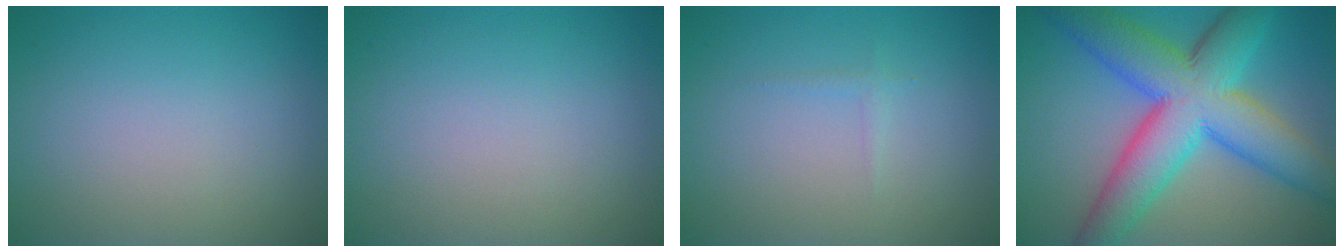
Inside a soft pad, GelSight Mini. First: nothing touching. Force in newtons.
{"total": 0.0}
{"total": 0.6, "press": 0.6, "slide": 0.0}
{"total": 12.0, "press": 12.0, "slide": 0.2}